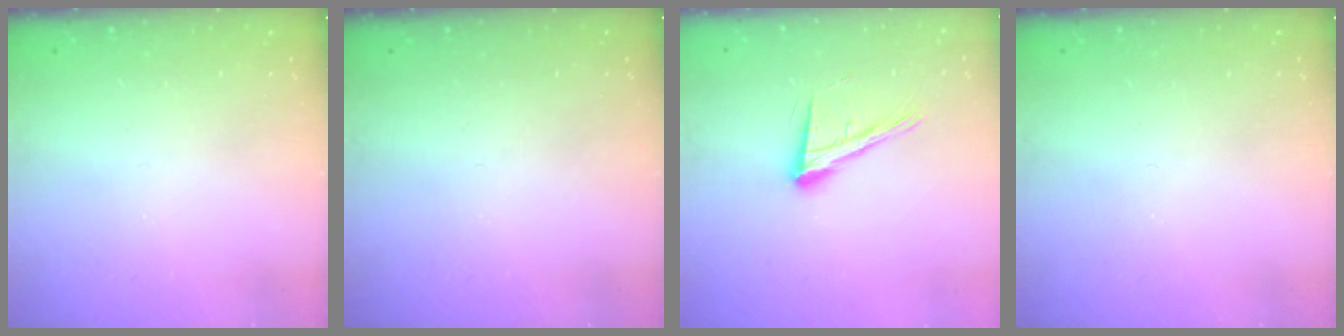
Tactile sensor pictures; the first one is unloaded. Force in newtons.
{"total": 0.0}
{"total": 14.6, "press": 14.0, "slide": 3.9}
{"total": 0.0}